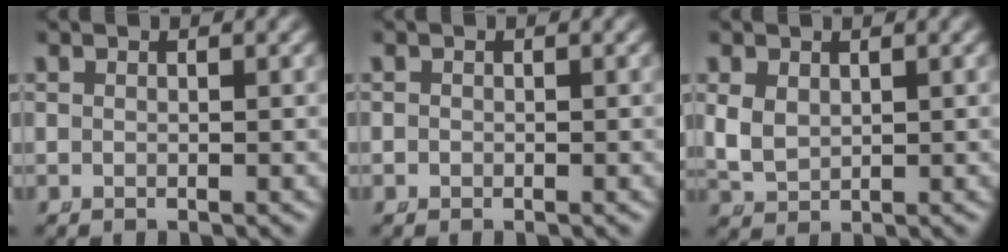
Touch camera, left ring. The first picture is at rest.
{"total": 0.5, "force": [-0.2, 0.5, 0.0], "torque": [-0.003, -0.008, -0.002]}
{"total": 3.9, "force": [0.4, 3.5, 1.7], "torque": [-0.066, -0.021, 0.022]}